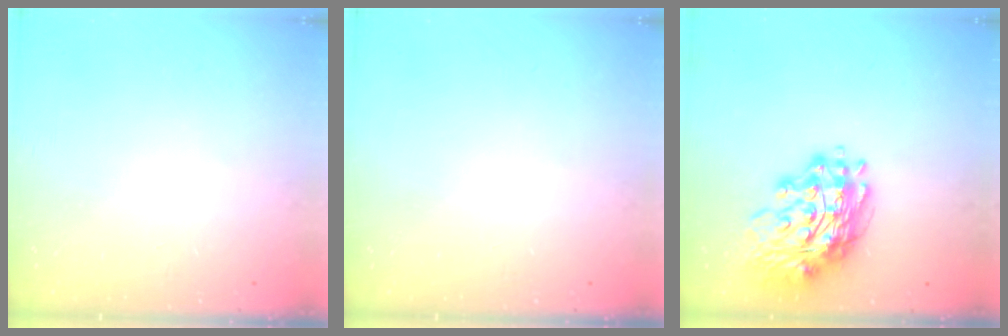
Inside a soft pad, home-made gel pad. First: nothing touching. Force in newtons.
{"total": 0.0}
{"total": 17.0, "press": 16.8, "slide": 2.5}